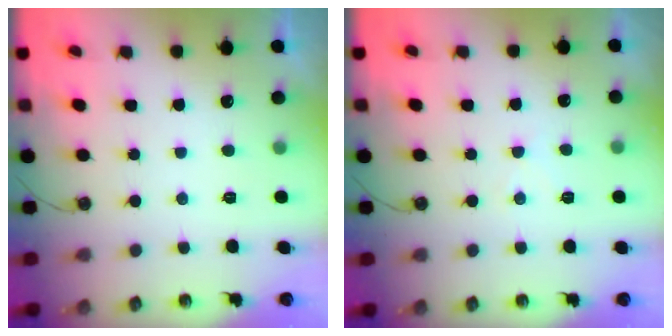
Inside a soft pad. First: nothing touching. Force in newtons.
{"total": 3.7, "press": 3.7, "slide": 0.6}